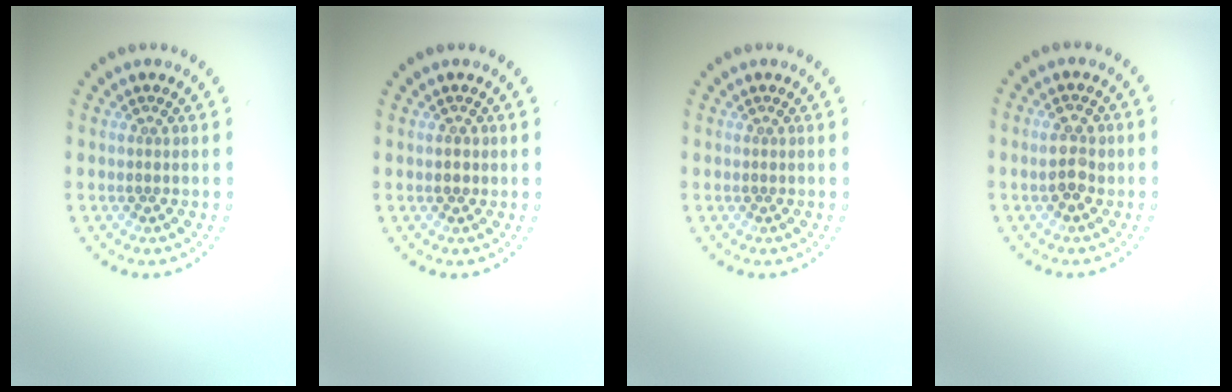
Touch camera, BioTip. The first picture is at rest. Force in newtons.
{"total": 1.4, "press": 1.4, "slide": 0.0}
{"total": 0.0}
{"total": 2.4, "press": 2.4, "slide": 0.2}